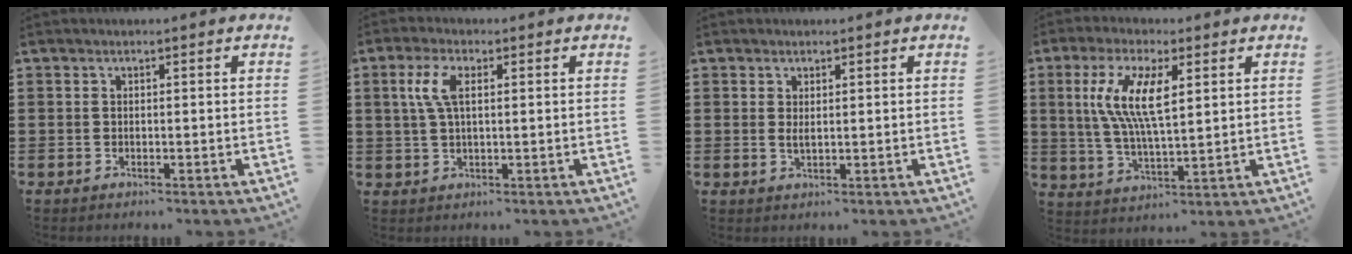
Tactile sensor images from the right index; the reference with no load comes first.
{"total": 5.2, "force": [1.3, 2.1, 4.6], "torque": [-0.104, 0.008, 0.018]}
{"total": 1.3, "force": [0.4, 0.4, 1.2], "torque": [-0.024, 0.001, 0.005]}
{"total": 9.2, "force": [2.5, 2.8, 8.4], "torque": [-0.175, 0.003, 0.041]}